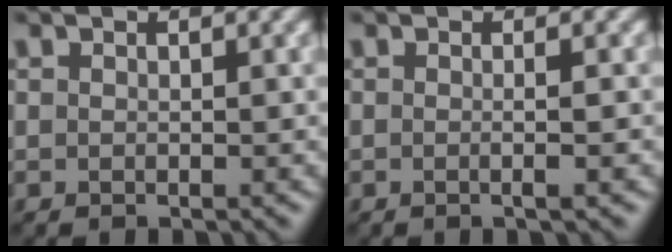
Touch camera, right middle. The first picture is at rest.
{"total": 2.0, "force": [-0.1, 0.7, 1.9], "torque": [-0.014, -0.006, -0.012]}